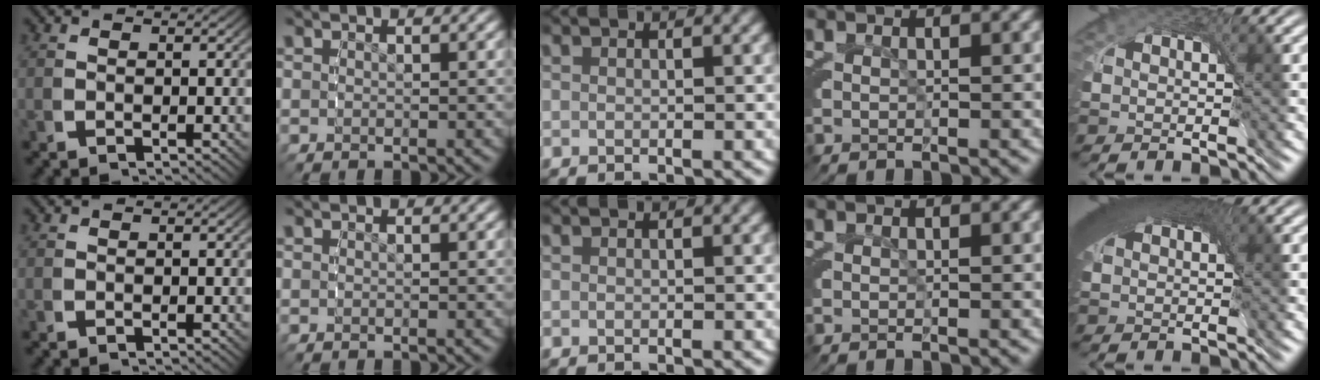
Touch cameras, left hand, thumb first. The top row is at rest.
{"little": {"total": 8.0, "force": [3.1, 4.0, 6.2], "torque": [-0.098, 0.020, 0.032]}}